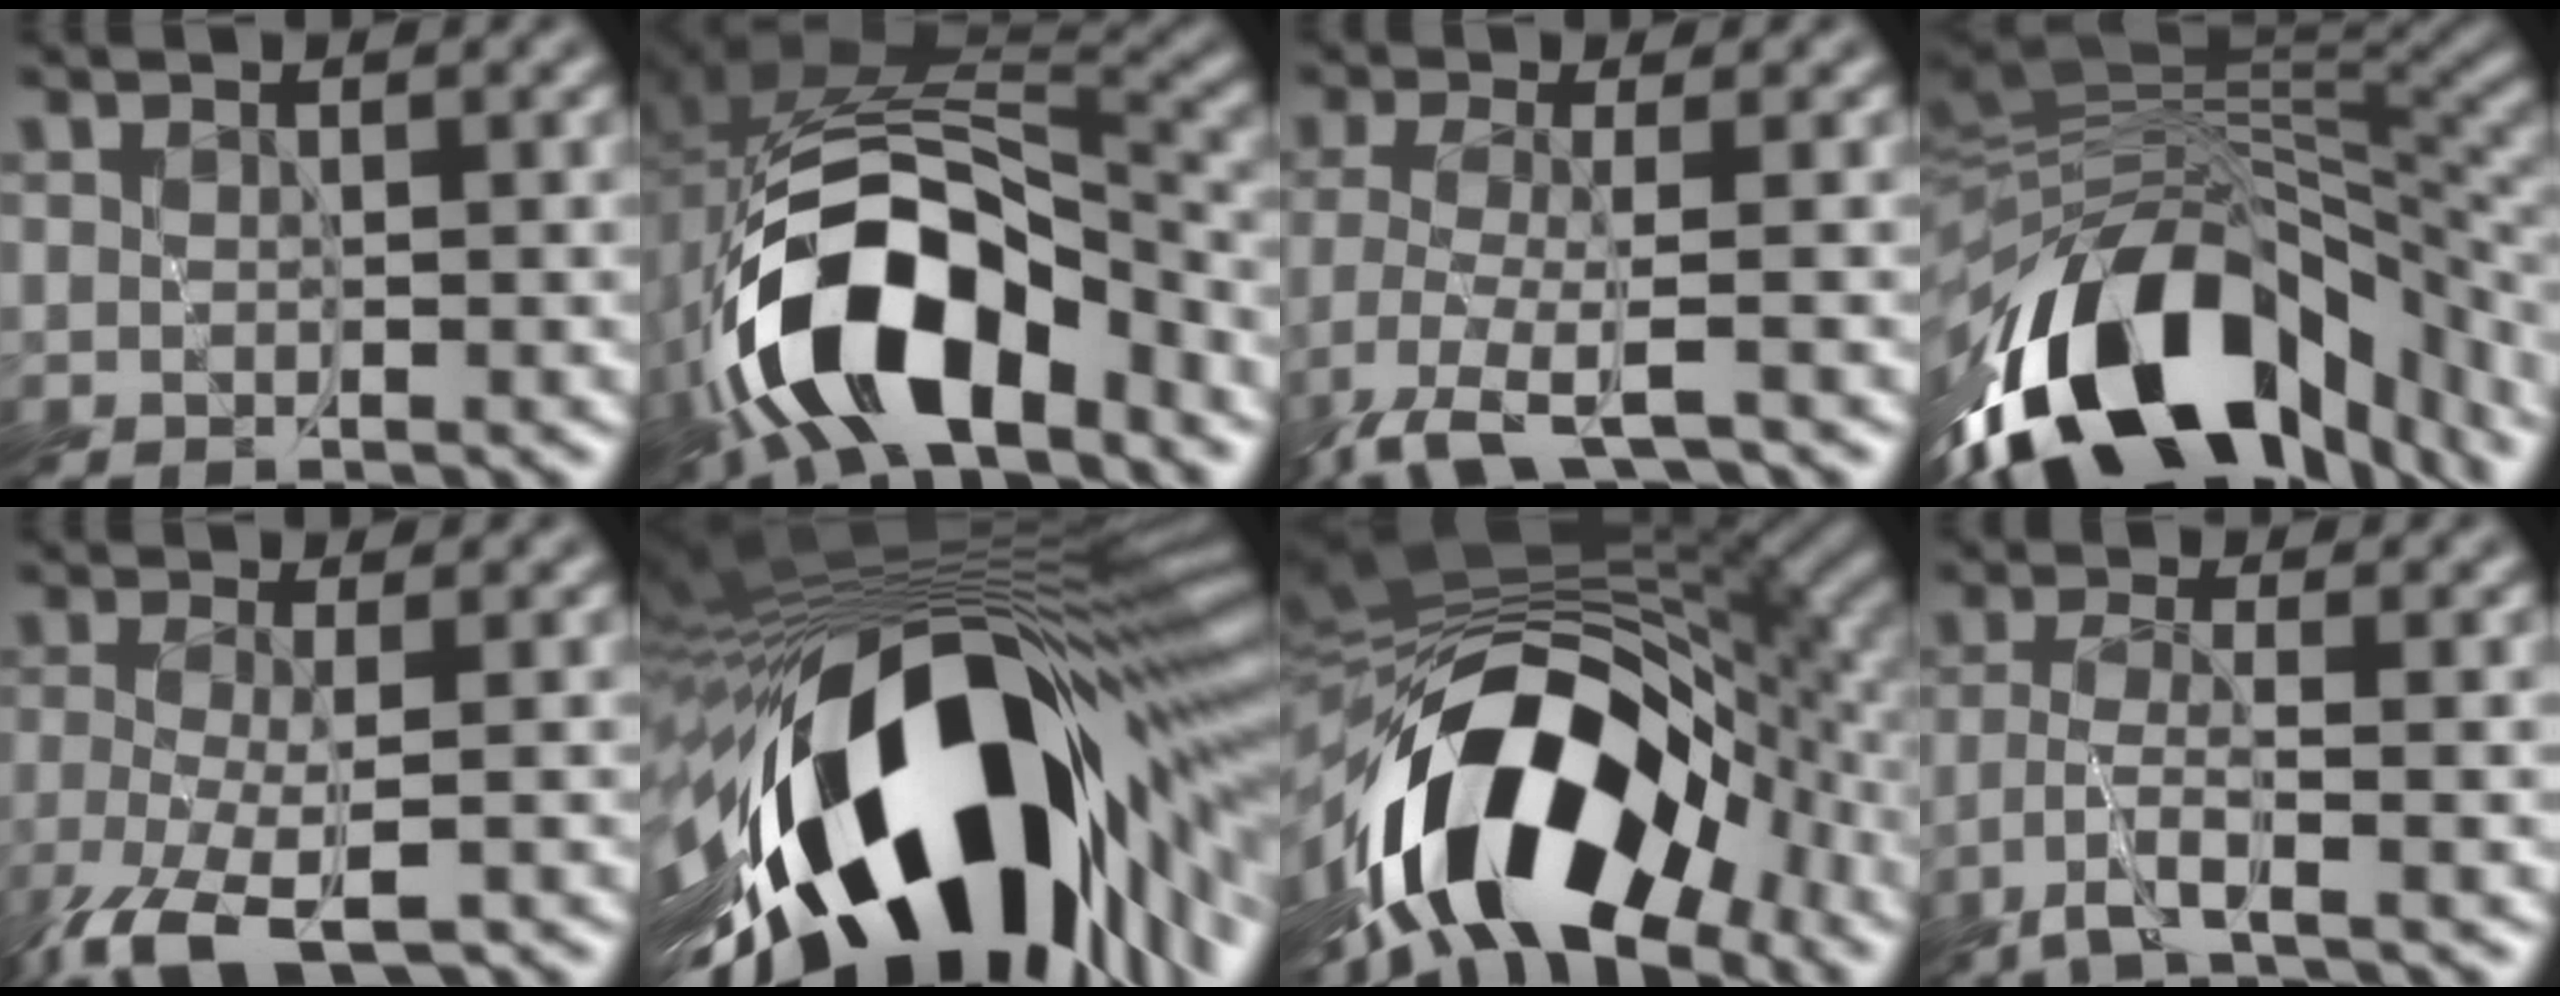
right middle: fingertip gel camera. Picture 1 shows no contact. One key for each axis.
{"total": 13.9, "fx": -6.3, "fy": 7.1, "fz": 10.2, "tx": -0.181, "ty": -0.006, "tz": -0.107}
{"total": 4.9, "fx": -3.7, "fy": 0.5, "fz": 3.3, "tx": -0.067, "ty": -0.014, "tz": -0.082}
{"total": 15.6, "fx": -7.6, "fy": 7.6, "fz": 11.4, "tx": -0.192, "ty": -0.009, "tz": -0.120}
{"total": 6.2, "fx": -4.0, "fy": 1.5, "fz": 4.4, "tx": -0.100, "ty": -0.017, "tz": -0.081}
{"total": 19.1, "fx": -5.7, "fy": 8.1, "fz": 16.3, "tx": -0.268, "ty": -0.016, "tz": -0.101}
{"total": 15.3, "fx": -7.1, "fy": 7.6, "fz": 11.3, "tx": -0.173, "ty": 0.000, "tz": -0.126}
{"total": 3.1, "fx": -2.2, "fy": -0.1, "fz": 2.2, "tx": -0.046, "ty": -0.001, "tz": -0.052}